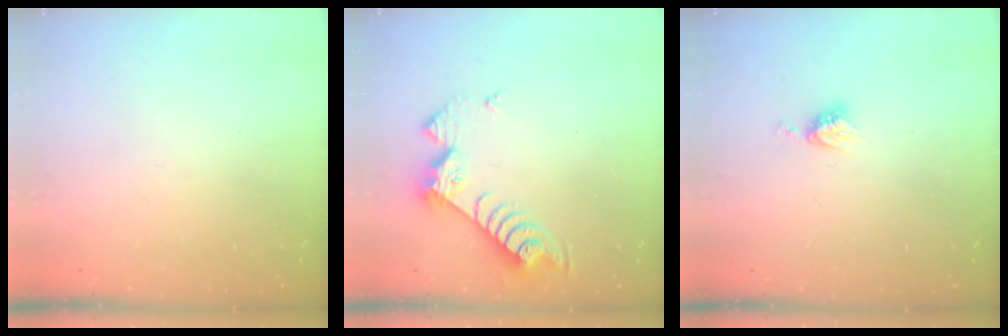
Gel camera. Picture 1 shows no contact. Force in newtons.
{"total": 9.6, "press": 9.5, "slide": 0.7}
{"total": 4.4, "press": 4.4, "slide": 0.1}